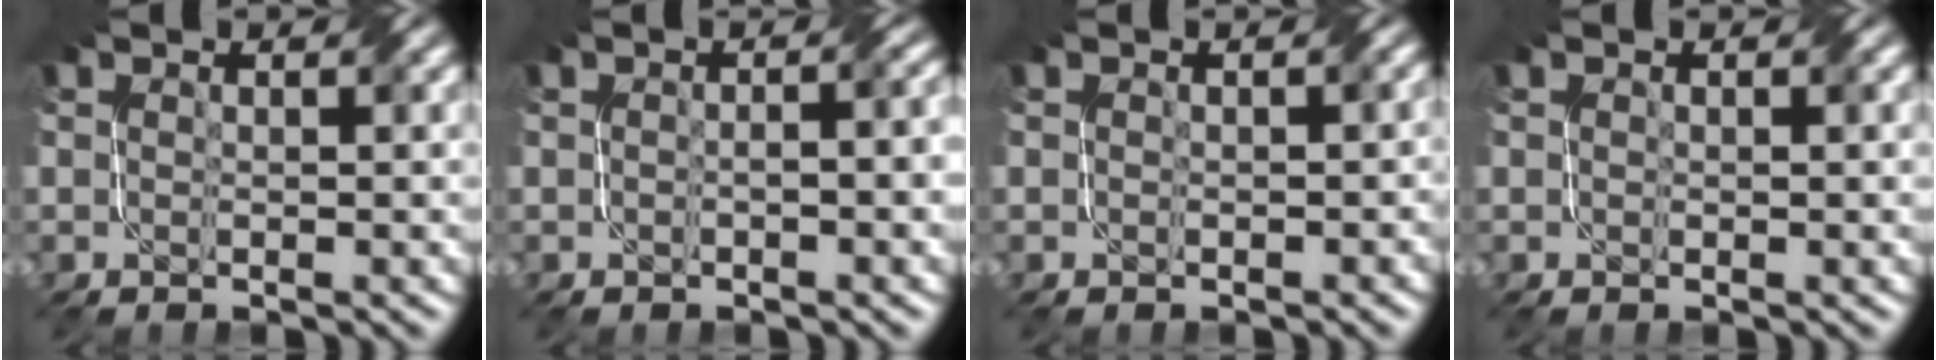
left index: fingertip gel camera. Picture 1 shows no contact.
{"total": 2.8, "force": [0.0, 1.2, 2.6], "torque": [-0.031, 0.008, -0.007]}
{"total": 0.5, "force": [-0.1, 0.4, 0.3], "torque": [-0.005, 0.000, -0.001]}
{"total": 0.6, "force": [0.3, 0.3, 0.3], "torque": [-0.003, 0.001, 0.005]}